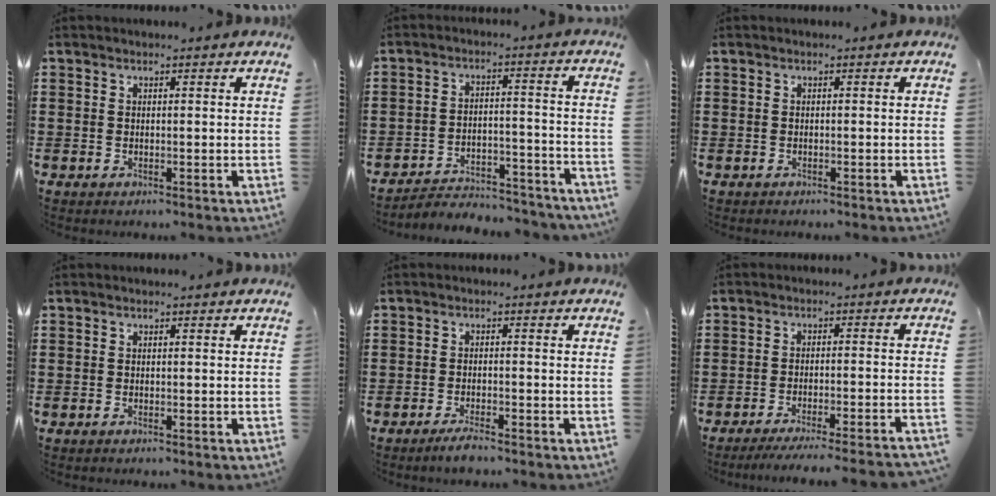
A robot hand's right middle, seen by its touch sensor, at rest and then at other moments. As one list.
[{"total": 4.5, "force": [-4.4, 0.9, 0.7], "torque": [-0.016, 0.009, -0.092]}, {"total": 0.5, "force": [-0.5, 0.2, 0.0], "torque": [-0.001, 0.002, -0.012]}, {"total": 0.0}, {"total": 2.5, "force": [-2.1, 0.3, 1.3], "torque": [-0.030, 0.002, -0.041]}, {"total": 4.0, "force": [-3.8, -0.4, 1.4], "torque": [-0.023, -0.006, -0.075]}]